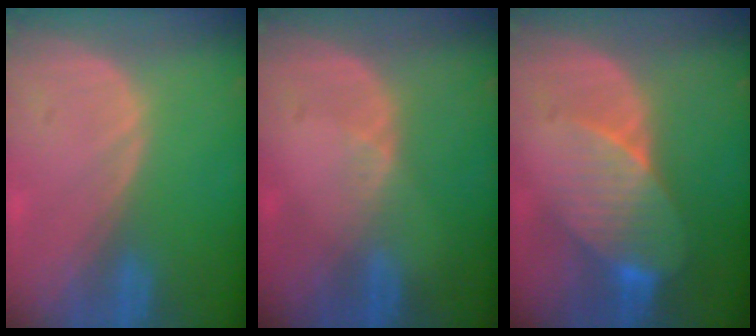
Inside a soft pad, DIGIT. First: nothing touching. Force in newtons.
{"total": 1.8, "press": 1.2, "slide": 1.3}
{"total": 8.4, "press": 7.5, "slide": 3.8}